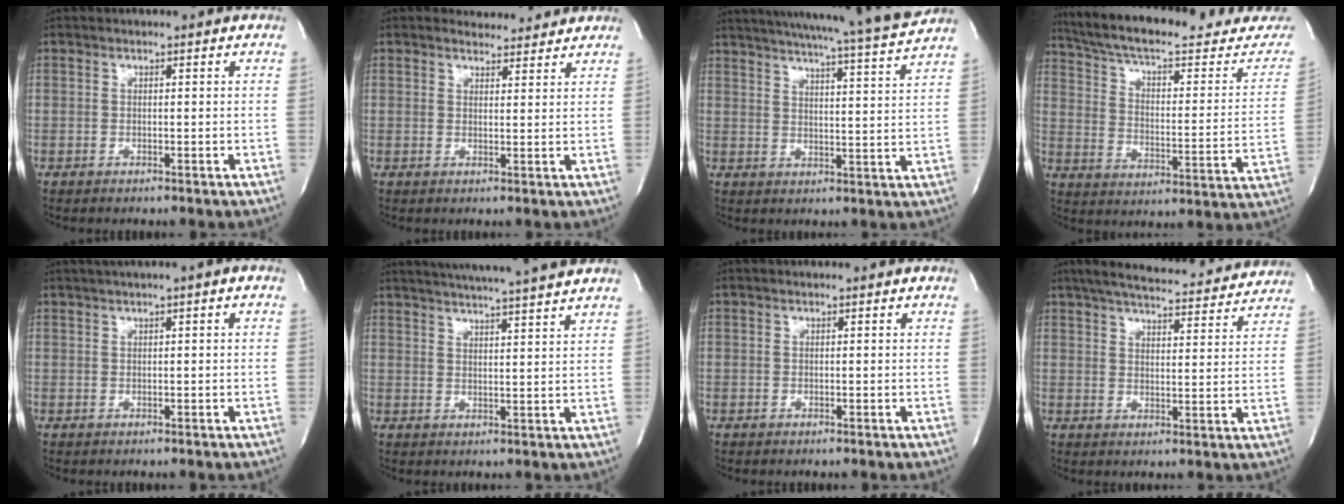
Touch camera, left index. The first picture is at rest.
{"total": 4.3, "force": [4.1, 1.3, 0.3], "torque": [-0.007, 0.005, 0.051]}
{"total": 20.5, "force": [18.9, -1.4, 7.9], "torque": [-0.131, -0.045, 0.246]}
{"total": 29.0, "force": [25.5, 6.1, 12.4], "torque": [-0.195, -0.046, 0.331]}
{"total": 2.7, "force": [1.3, -0.1, 2.4], "torque": [-0.047, 0.014, 0.024]}
{"total": 16.3, "force": [14.7, -0.8, 7.1], "torque": [-0.125, -0.001, 0.196]}
{"total": 0.0}
{"total": 20.6, "force": [18.8, 3.5, 7.7], "torque": [-0.122, 0.010, 0.240]}